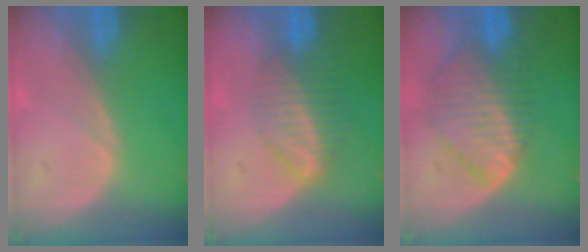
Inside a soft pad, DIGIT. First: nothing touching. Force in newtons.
{"total": 6.9, "press": 6.0, "slide": 3.5}
{"total": 8.3, "press": 7.5, "slide": 3.7}